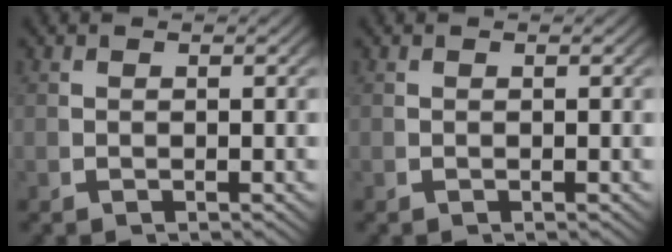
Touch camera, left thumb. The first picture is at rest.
{"total": 0.0}